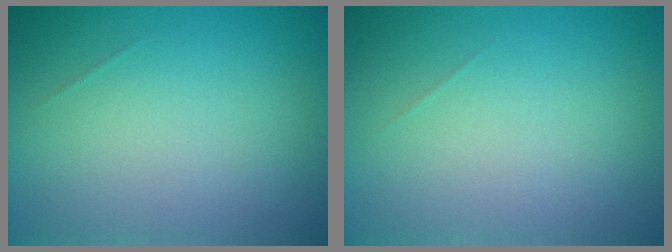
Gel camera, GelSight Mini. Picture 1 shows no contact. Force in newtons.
{"total": 0.0}